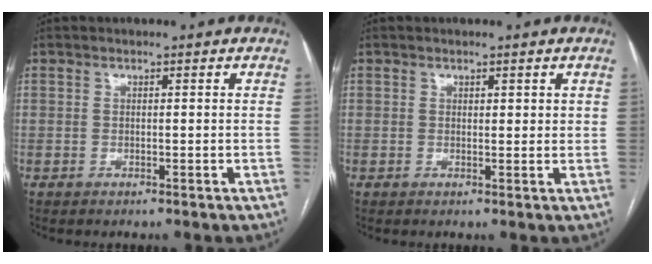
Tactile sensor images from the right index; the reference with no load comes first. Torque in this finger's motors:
{"motor_torque": [0.02, 0.14, -0.02, -0.01]}